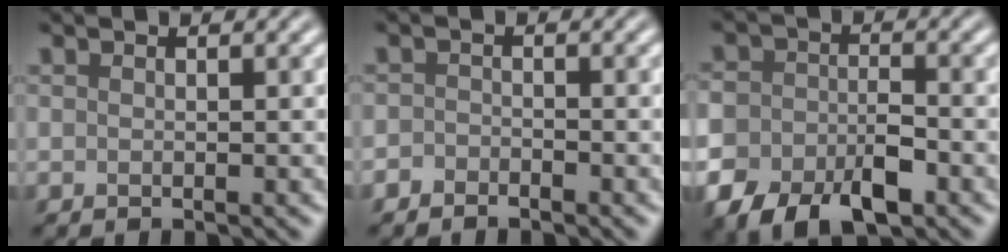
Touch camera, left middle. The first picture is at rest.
{"total": 1.1, "force": [-0.9, 0.5, 0.2], "torque": [-0.001, 0.002, -0.019]}
{"total": 7.1, "force": [-3.8, 4.1, 4.3], "torque": [-0.077, -0.010, -0.065]}